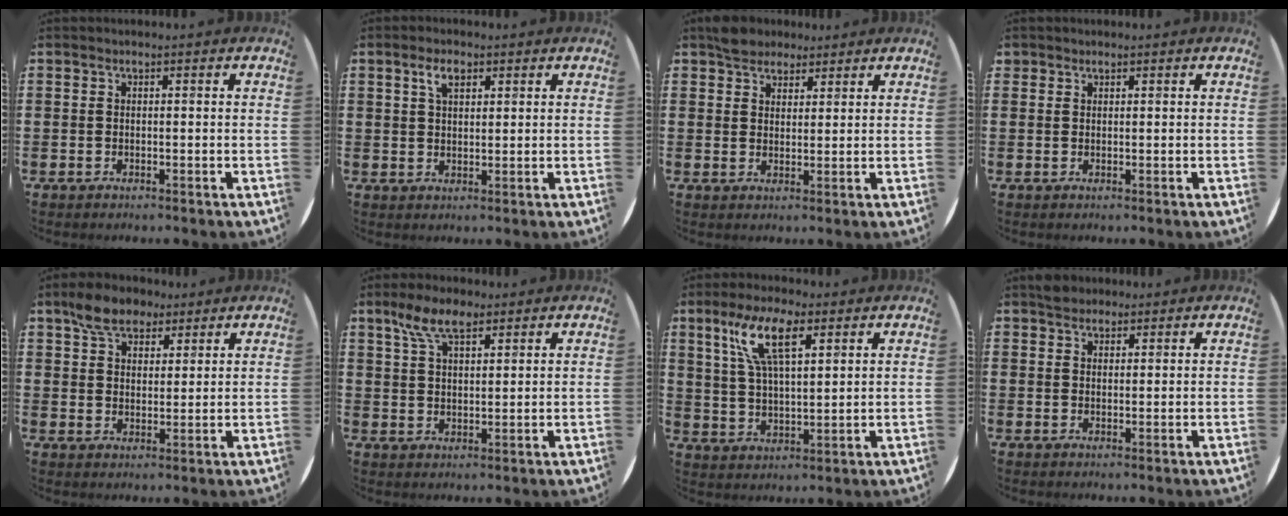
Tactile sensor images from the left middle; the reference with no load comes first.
{"total": 3.2, "force": [1.9, 1.6, 1.9], "torque": [-0.035, 0.005, 0.032]}
{"total": 3.6, "force": [3.1, 1.7, 0.2], "torque": [-0.006, 0.004, 0.059]}
{"total": 0.9, "force": [0.8, 0.4, -0.1], "torque": [0.002, 0.004, 0.015]}
{"total": 5.8, "force": [4.6, 3.1, 1.7], "torque": [-0.040, 0.002, 0.085]}
{"total": 6.5, "force": [4.5, 2.7, 3.8], "torque": [-0.085, 0.004, 0.081]}
{"total": 8.9, "force": [5.3, 2.9, 6.6], "torque": [-0.144, 0.003, 0.092]}
{"total": 2.2, "force": [2.0, 0.9, -0.1], "torque": [0.006, 0.004, 0.038]}